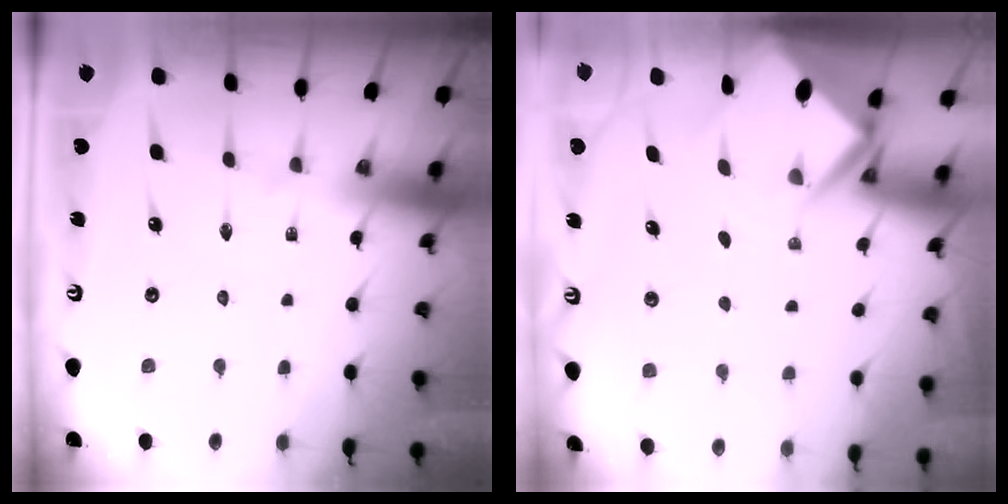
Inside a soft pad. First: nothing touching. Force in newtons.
{"total": 4.7, "press": 4.7, "slide": 0.4}